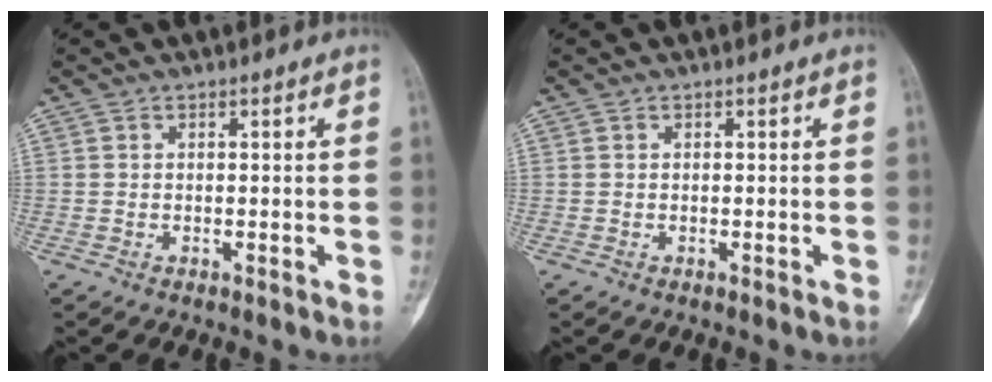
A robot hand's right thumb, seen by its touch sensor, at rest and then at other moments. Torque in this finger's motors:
{"motor_torque": [0.00, 0.00, 0.00, 0.00, 0.00]}